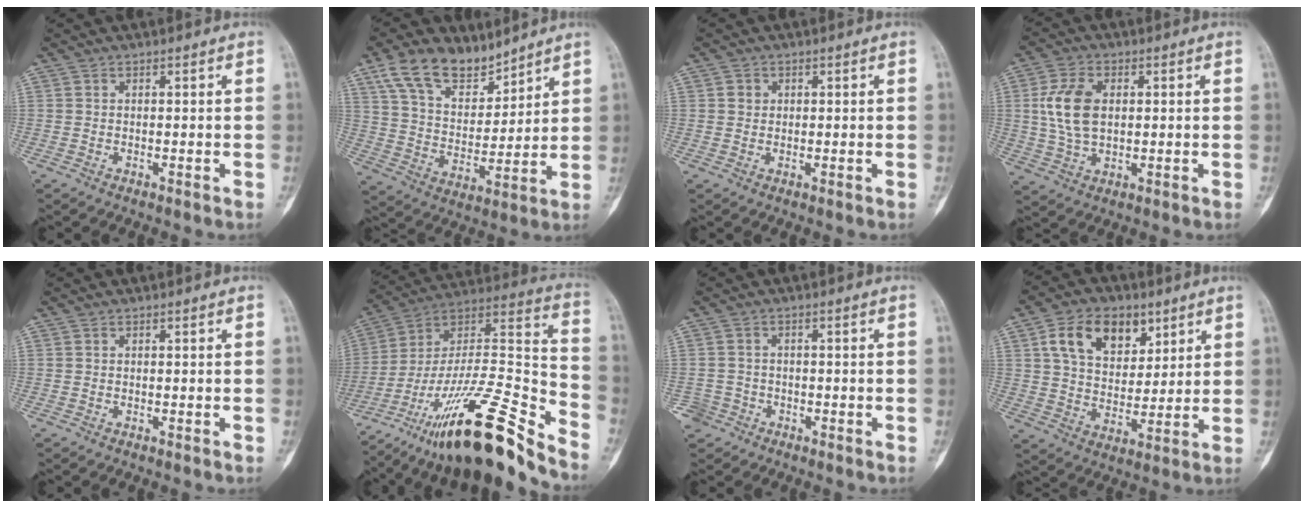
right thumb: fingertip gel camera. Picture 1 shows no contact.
{"total": 13.5, "force": [9.7, 7.0, 6.2], "torque": [-0.087, -0.048, 0.188]}
{"total": 1.6, "force": [0.5, 1.5, 0.4], "torque": [0.001, 0.001, 0.005]}
{"total": 9.5, "force": [1.3, 5.8, 7.3], "torque": [-0.148, 0.002, 0.031]}
{"total": 0.0}
{"total": 29.6, "force": [-20.8, 5.7, 20.2], "torque": [-0.304, 0.089, -0.353]}
{"total": 3.3, "force": [-1.9, 2.7, 0.0], "torque": [0.009, 0.015, -0.036]}
{"total": 13.4, "force": [6.1, 8.9, 8.0], "torque": [-0.100, -0.019, 0.112]}